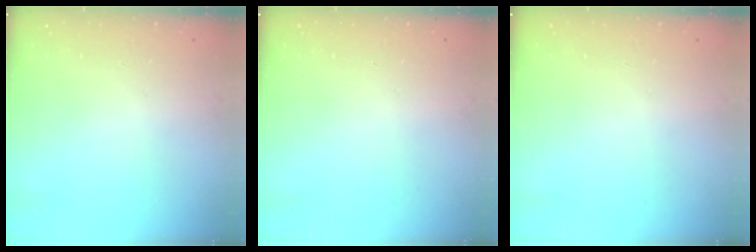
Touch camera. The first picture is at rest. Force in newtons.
{"total": 0.0}
{"total": 0.0}